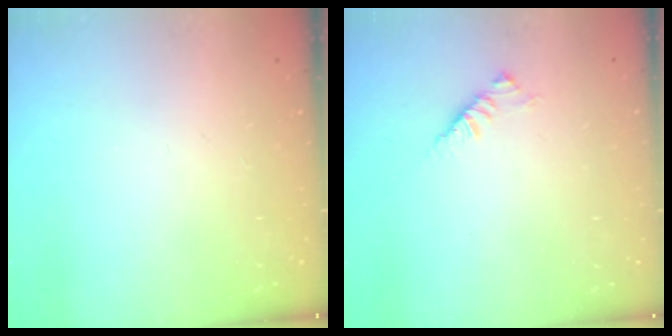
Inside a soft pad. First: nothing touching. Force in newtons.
{"total": 2.9, "press": 2.8, "slide": 0.7}